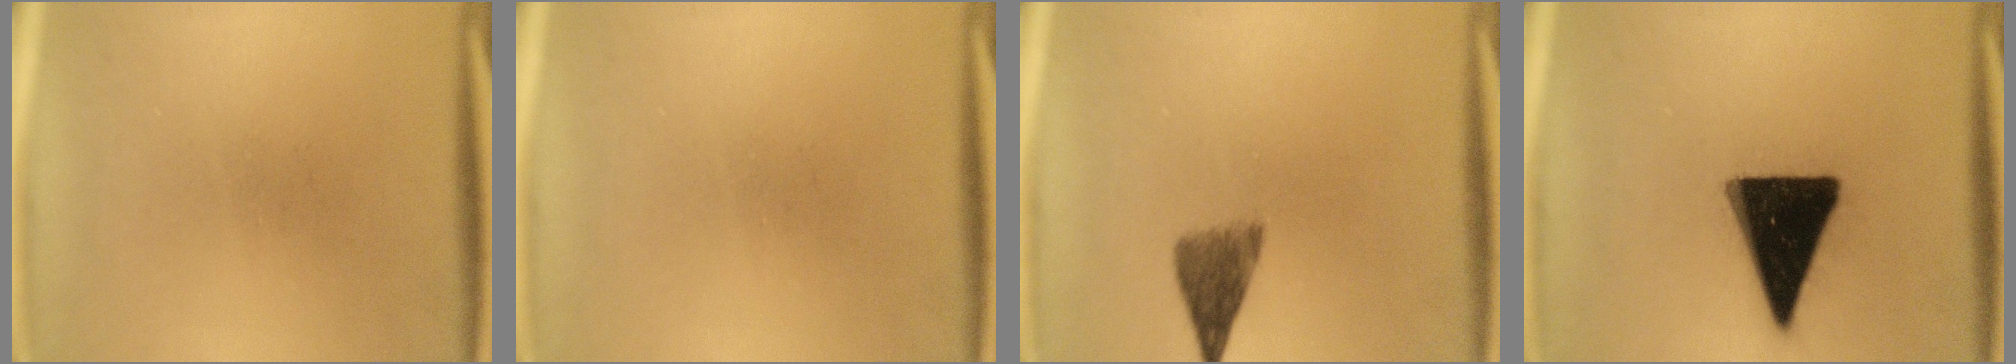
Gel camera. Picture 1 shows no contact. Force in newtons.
{"total": 0.0}
{"total": 4.5}
{"total": 18.4}